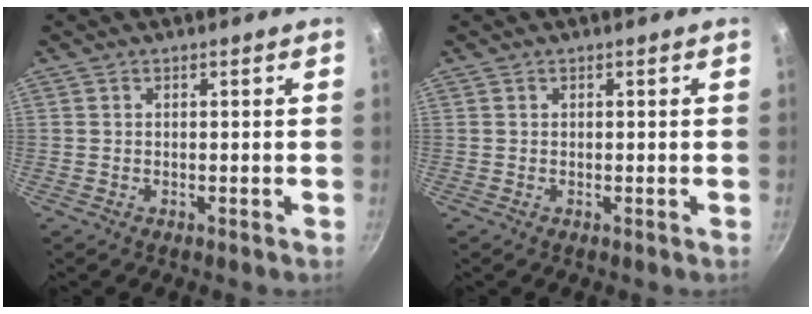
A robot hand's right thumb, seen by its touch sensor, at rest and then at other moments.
{"total": 0.0}